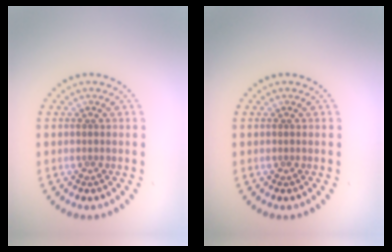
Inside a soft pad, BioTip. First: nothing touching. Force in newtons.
{"total": 0.0}